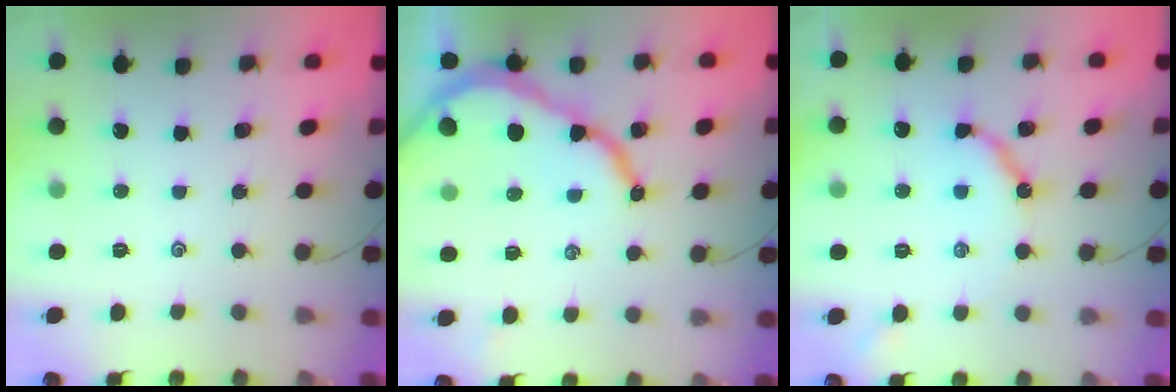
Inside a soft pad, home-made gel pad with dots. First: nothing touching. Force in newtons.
{"total": 12.3, "press": 12.2, "slide": 1.1}
{"total": 10.1, "press": 10.1, "slide": 0.9}